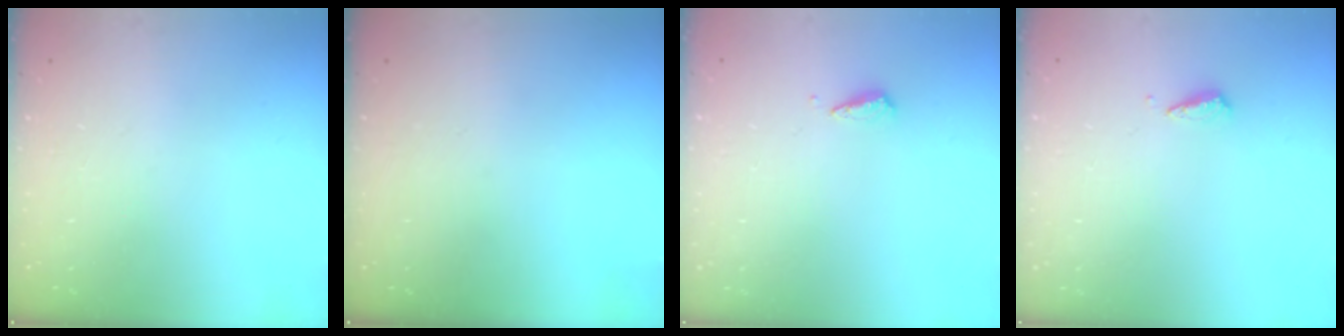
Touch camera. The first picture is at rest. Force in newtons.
{"total": 0.0}
{"total": 3.0, "press": 3.0, "slide": 0.2}
{"total": 3.0, "press": 3.0, "slide": 0.2}